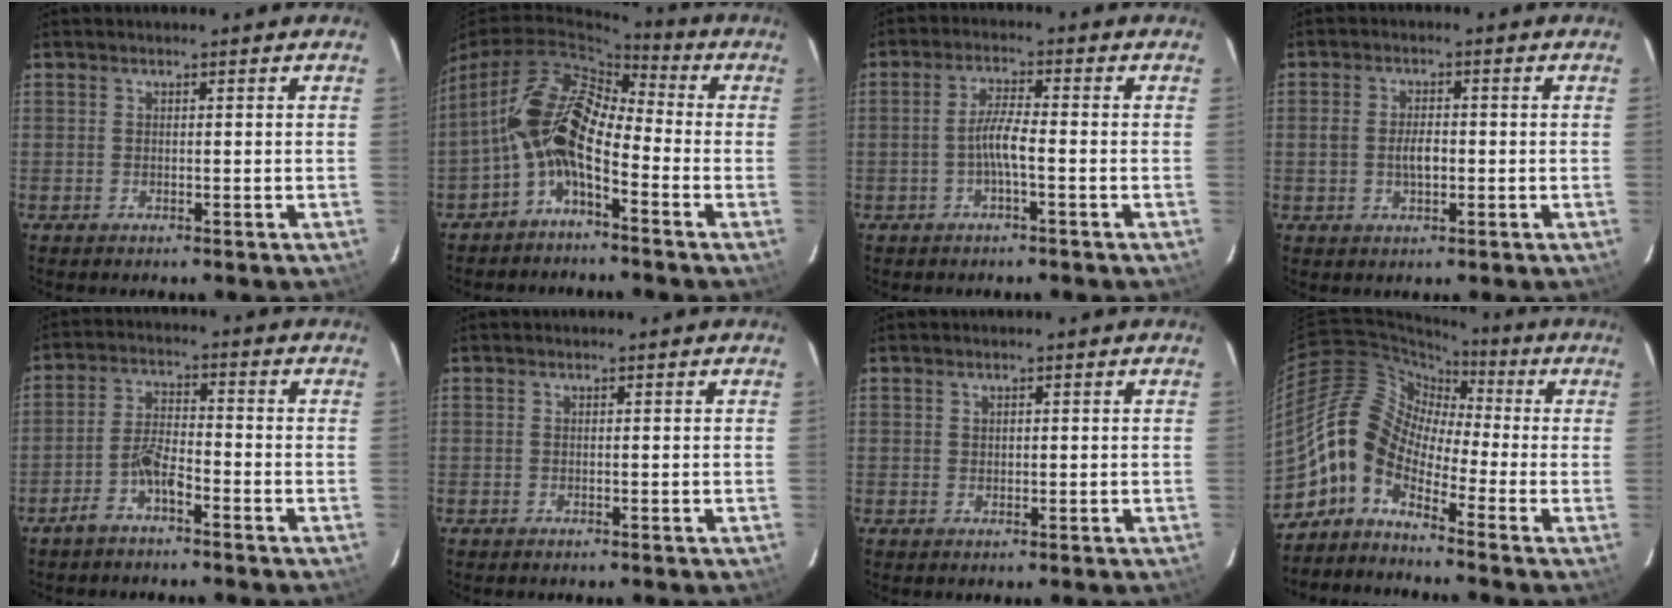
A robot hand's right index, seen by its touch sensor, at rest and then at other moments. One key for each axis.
{"total": 10.6, "fx": -3.5, "fy": 5.1, "fz": 8.6, "tx": -0.166, "ty": 0.018, "tz": -0.075}
{"total": 3.9, "fx": -1.4, "fy": 0.3, "fz": 3.6, "tx": -0.074, "ty": 0.006, "tz": -0.027}
{"total": 3.8, "fx": -0.6, "fy": 2.2, "fz": 3.1, "tx": -0.059, "ty": 0.003, "tz": -0.007}
{"total": 5.1, "fx": -3.5, "fy": 1.2, "fz": 3.5, "tx": -0.086, "ty": 0.011, "tz": -0.070}
{"total": 0.0}
{"total": 0.8, "fx": 0.4, "fy": 0.7, "fz": 0.2, "tx": -0.001, "ty": 0.004, "tz": 0.008}
{"total": 9.5, "fx": -4.6, "fy": 5.7, "fz": 6.1, "tx": -0.102, "ty": 0.025, "tz": -0.118}